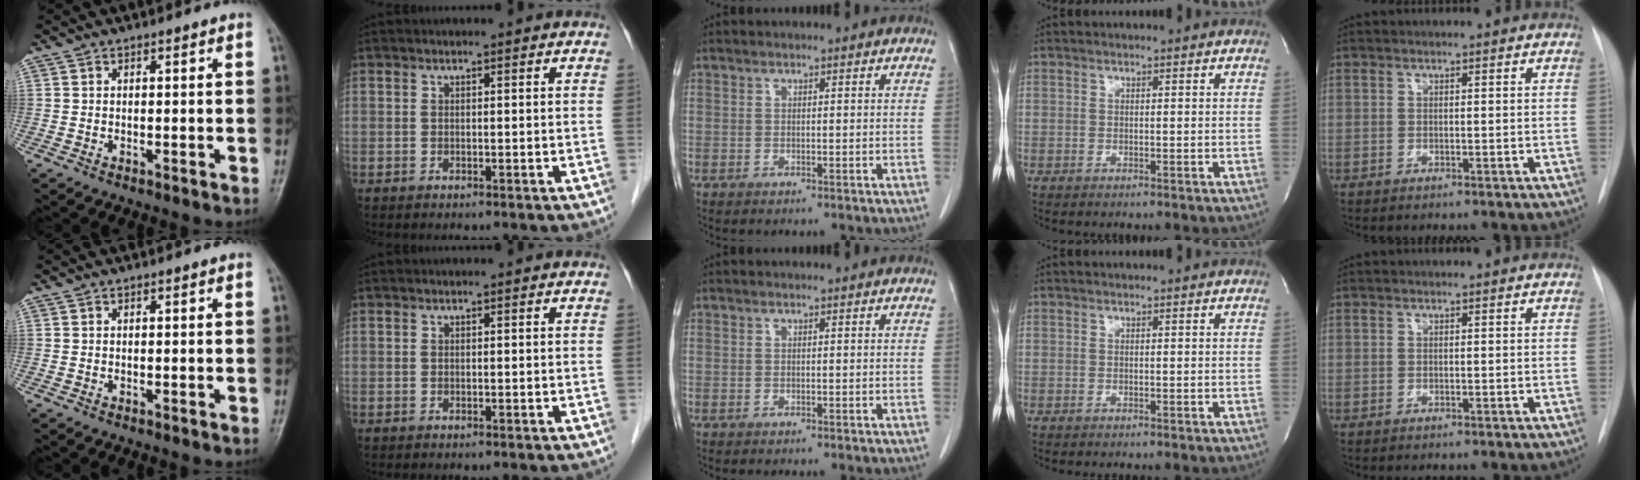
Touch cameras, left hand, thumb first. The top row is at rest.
{}